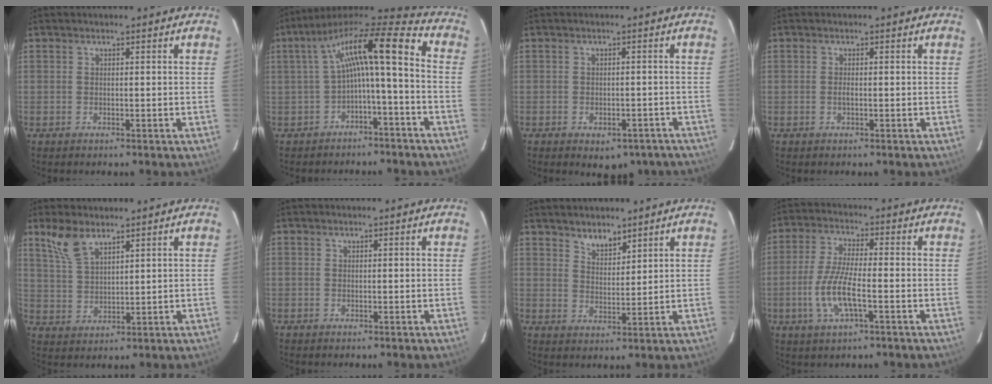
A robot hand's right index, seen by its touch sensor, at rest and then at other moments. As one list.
[{"total": 14.7, "force": [-1.0, 3.0, 14.3], "torque": [-0.266, 0.029, -0.020]}, {"total": 9.3, "force": [-6.7, 5.1, 3.9], "torque": [-0.065, 0.002, -0.065]}, {"total": 0.8, "force": [-0.2, 0.2, 0.8], "torque": [-0.015, -0.001, -0.006]}, {"total": 6.6, "force": [4.7, 2.7, 3.7], "torque": [-0.078, 0.009, 0.102]}, {"total": 0.0}, {"total": 4.3, "force": [3.6, 1.7, 1.7], "torque": [-0.025, 0.003, 0.064]}, {"total": 9.3, "force": [-2.9, 2.3, 8.5], "torque": [-0.179, -0.005, -0.058]}]